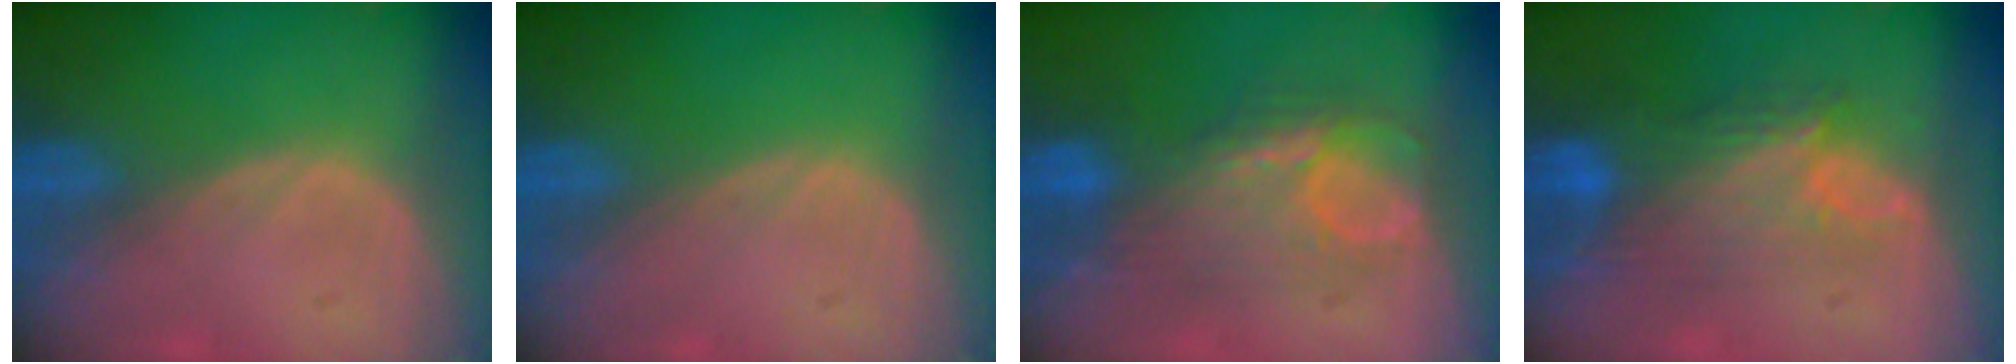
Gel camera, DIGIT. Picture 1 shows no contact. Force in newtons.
{"total": 0.0}
{"total": 7.9, "press": 7.8, "slide": 1.2}
{"total": 9.6, "press": 8.1, "slide": 5.1}